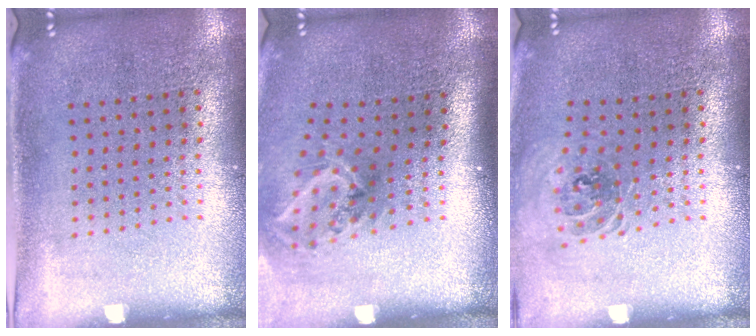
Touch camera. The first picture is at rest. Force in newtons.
{"total": 2.0, "press": 1.3, "slide": 1.5}
{"total": 0.9, "press": 0.8, "slide": 0.2}